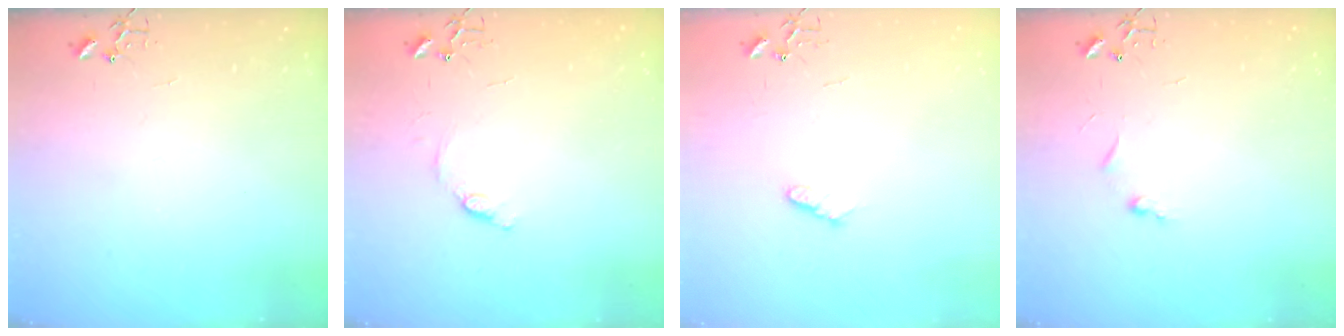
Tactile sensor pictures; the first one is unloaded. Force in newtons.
{"total": 7.3, "press": 7.3, "slide": 0.7}
{"total": 7.2, "press": 7.1, "slide": 0.7}
{"total": 4.4, "press": 4.3, "slide": 0.6}